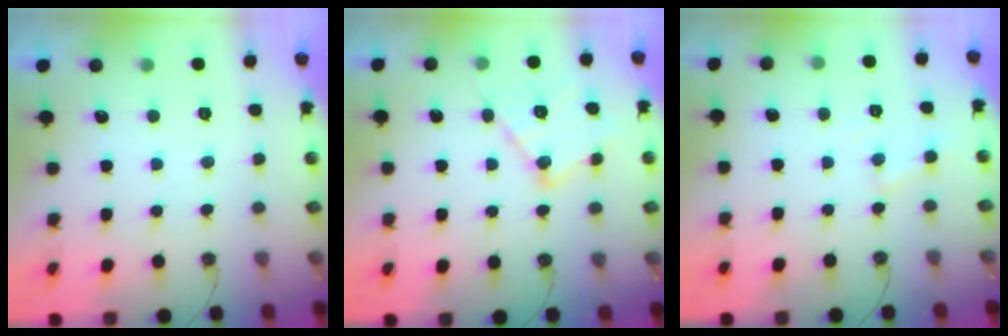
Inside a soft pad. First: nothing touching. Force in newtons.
{"total": 14.0, "press": 13.9, "slide": 1.1}
{"total": 5.2, "press": 5.2, "slide": 0.7}